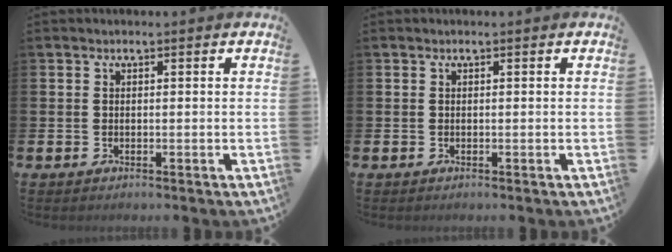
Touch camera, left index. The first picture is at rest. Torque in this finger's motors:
{"motor_torque": [0.00, 0.00, 0.00, 0.00]}